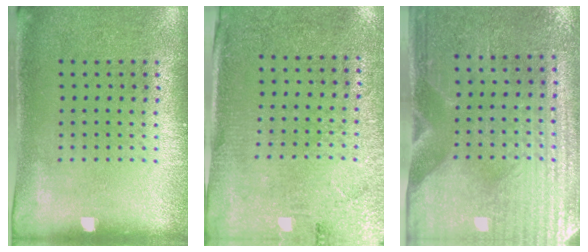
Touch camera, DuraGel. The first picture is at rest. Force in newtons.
{"total": 2.7, "press": 2.4, "slide": 1.3}
{"total": 3.1, "press": 2.8, "slide": 1.4}